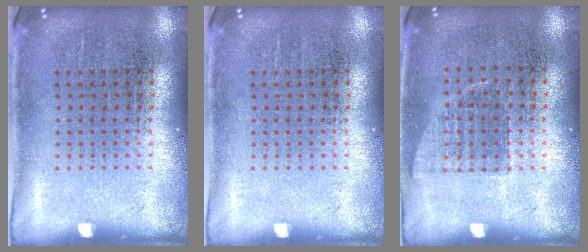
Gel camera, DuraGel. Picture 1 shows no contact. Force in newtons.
{"total": 0.0}
{"total": 0.7, "press": 0.6, "slide": 0.2}